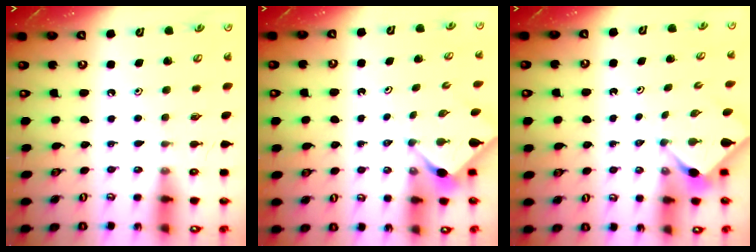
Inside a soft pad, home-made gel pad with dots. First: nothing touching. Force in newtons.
{"total": 2.9, "press": 2.9, "slide": 0.3}
{"total": 2.9, "press": 2.9, "slide": 0.3}